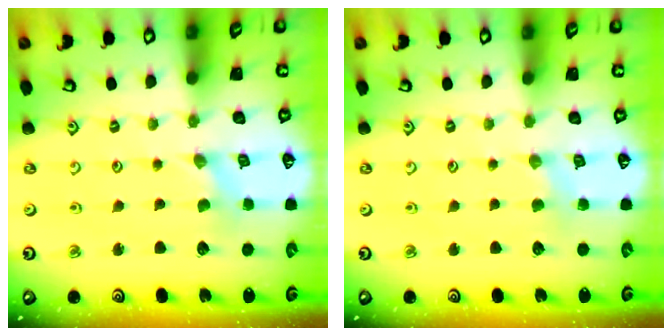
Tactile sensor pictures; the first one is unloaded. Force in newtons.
{"total": 2.2, "press": 2.1, "slide": 0.4}